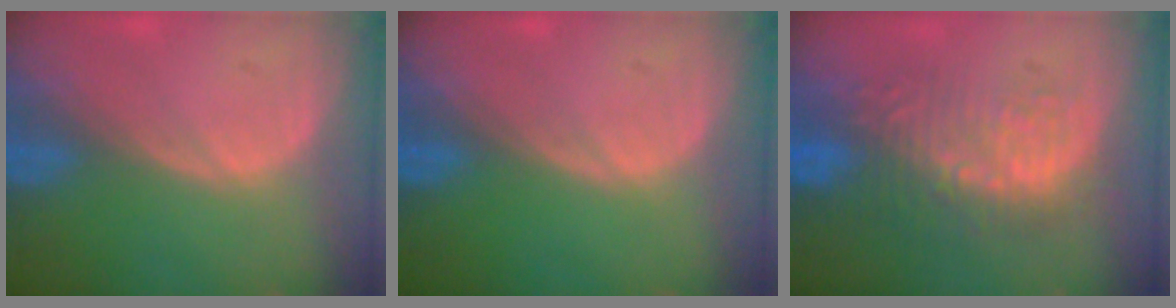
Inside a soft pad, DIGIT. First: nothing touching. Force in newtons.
{"total": 0.0}
{"total": 9.1, "press": 8.7, "slide": 2.6}